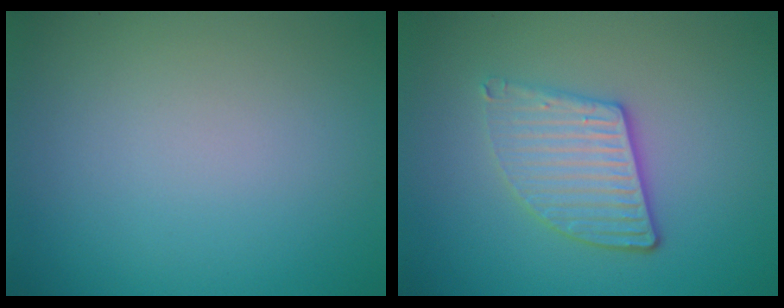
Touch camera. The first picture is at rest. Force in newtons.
{"total": 3.7, "press": 3.2, "slide": 2.0}